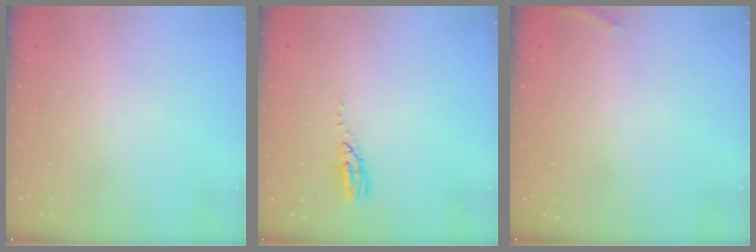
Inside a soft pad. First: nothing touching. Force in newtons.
{"total": 6.5, "press": 6.5, "slide": 0.5}
{"total": 5.1, "press": 4.8, "slide": 1.8}